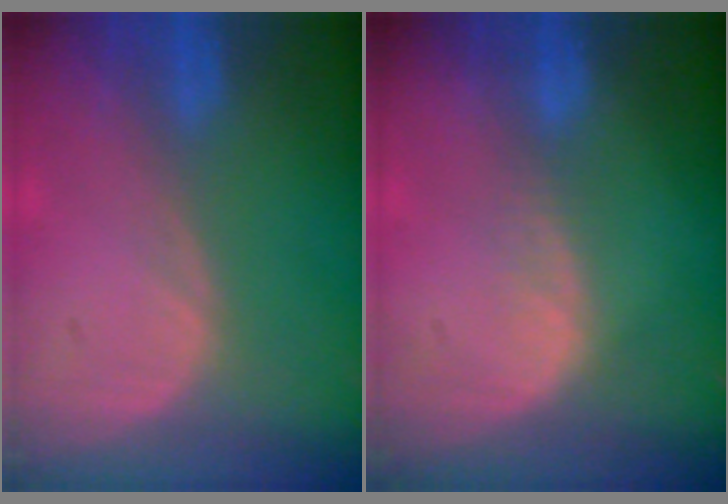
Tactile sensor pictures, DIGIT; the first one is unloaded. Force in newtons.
{"total": 1.6, "press": 1.6, "slide": 0.1}